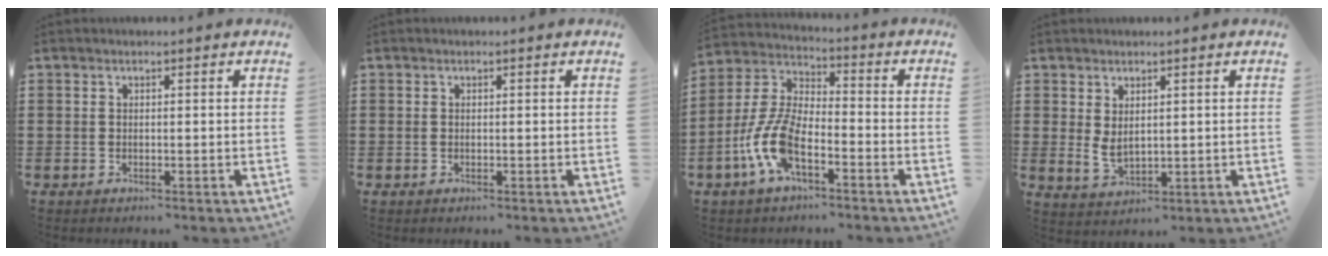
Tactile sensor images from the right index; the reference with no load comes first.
{"total": 0.0}
{"total": 9.9, "force": [-4.4, 4.0, 7.9], "torque": [-0.202, -0.014, -0.090]}
{"total": 2.7, "force": [1.1, 1.4, 2.0], "torque": [-0.040, 0.001, 0.022]}